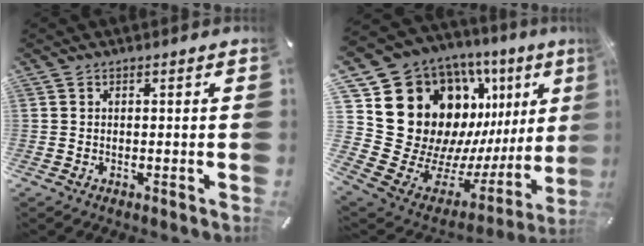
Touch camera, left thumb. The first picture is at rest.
{"total": 20.1, "force": [8.0, 15.4, 10.1], "torque": [-0.113, -0.131, 0.196]}